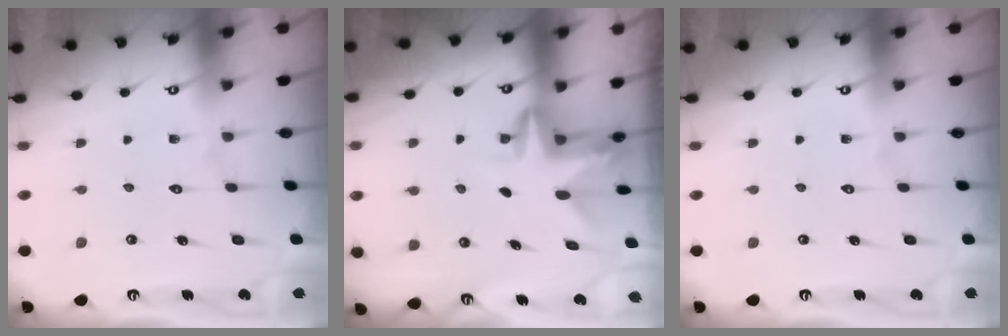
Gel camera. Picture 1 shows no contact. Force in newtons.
{"total": 3.2, "press": 3.2, "slide": 0.3}
{"total": 0.0}